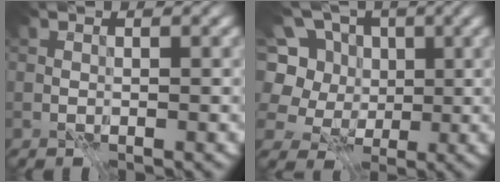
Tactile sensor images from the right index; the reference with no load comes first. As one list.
[{"total": 8.2, "force": [2.7, 6.7, 4.0], "torque": [-0.092, 0.029, 0.016]}]